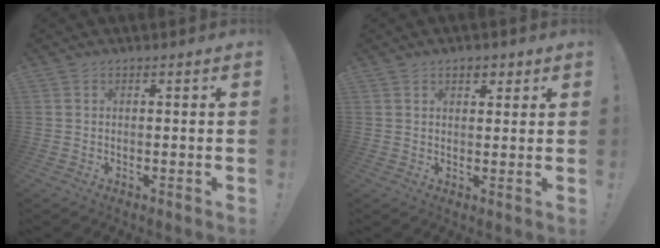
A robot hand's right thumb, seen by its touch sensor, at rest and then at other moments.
{"total": 3.0, "force": [1.6, 2.0, 1.5], "torque": [-0.016, -0.002, 0.026]}